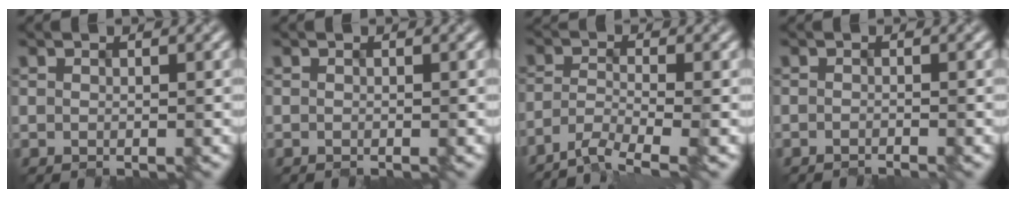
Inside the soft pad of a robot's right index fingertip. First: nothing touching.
{"total": 0.0}
{"total": 4.7, "force": [-3.8, 0.7, 2.6], "torque": [-0.046, -0.007, -0.072]}
{"total": 0.7, "force": [-0.7, 0.0, 0.1], "torque": [-0.001, -0.003, -0.012]}